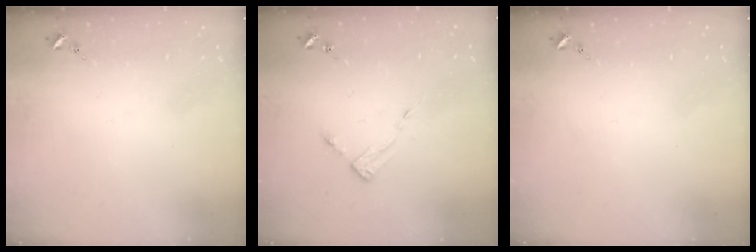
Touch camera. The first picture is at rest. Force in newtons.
{"total": 3.4, "press": 3.4, "slide": 0.4}
{"total": 0.0}